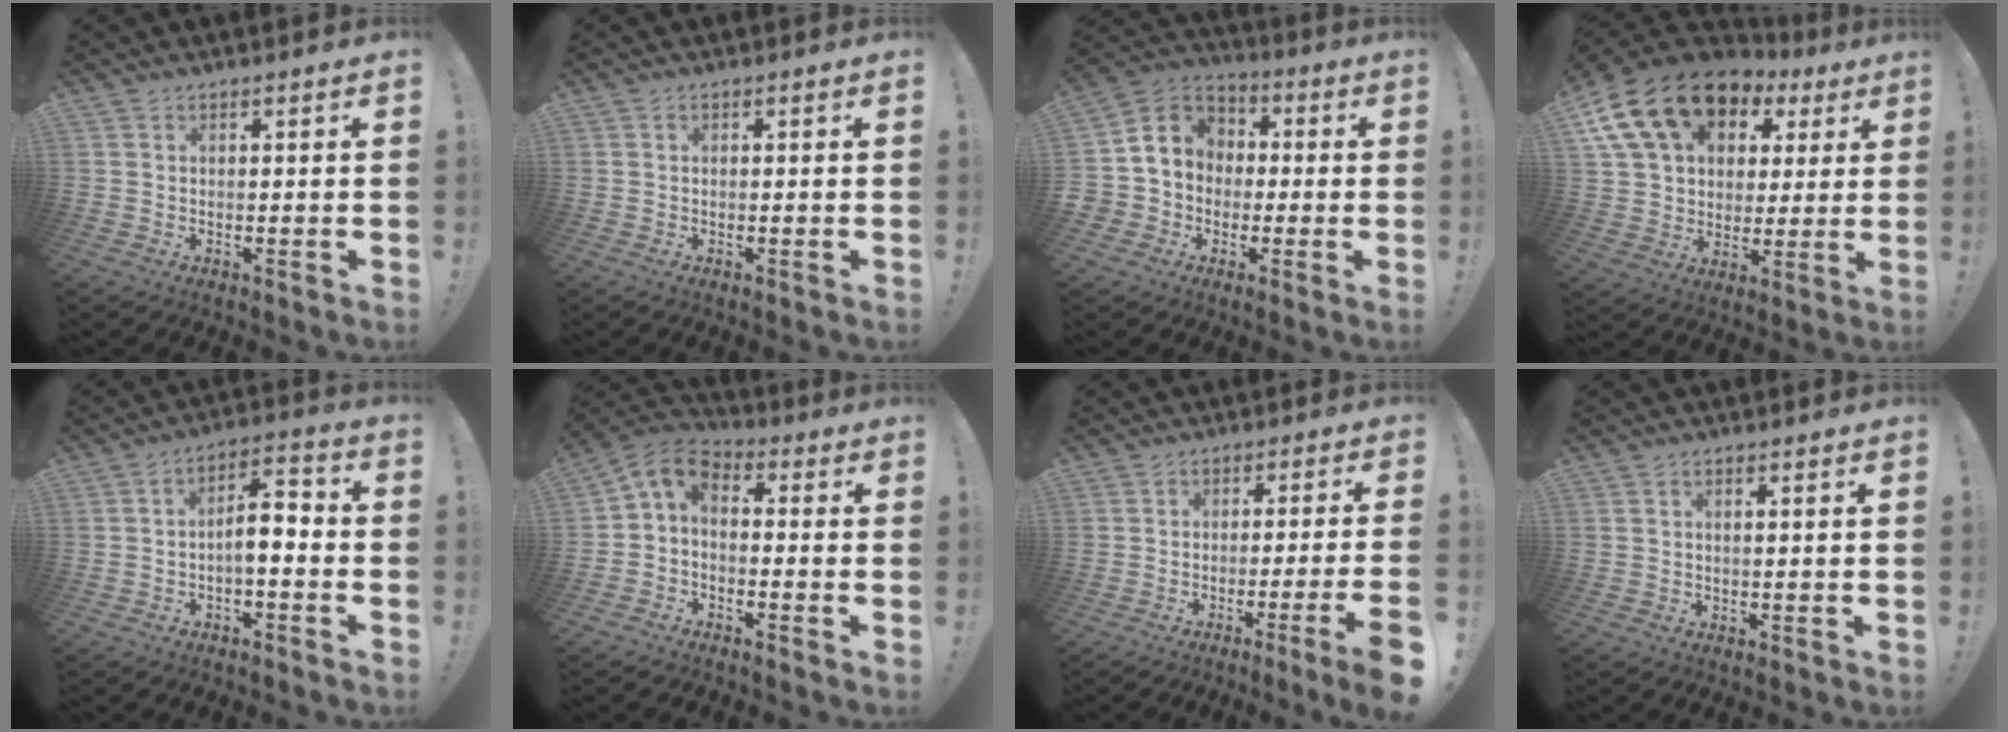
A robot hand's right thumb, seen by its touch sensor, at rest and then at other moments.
{"total": 0.0}
{"total": 9.1, "force": [-0.6, 8.6, 2.9], "torque": [-0.052, 0.017, -0.002]}
{"total": 20.4, "force": [9.9, 13.8, 11.2], "torque": [-0.187, -0.038, 0.193]}
{"total": 7.5, "force": [-1.9, 3.2, 6.5], "torque": [-0.093, 0.006, -0.033]}
{"total": 5.8, "force": [-0.3, 3.9, 4.3], "torque": [-0.088, 0.008, 0.001]}
{"total": 7.1, "force": [-3.5, -0.9, 6.2], "torque": [-0.102, 0.004, -0.056]}
{"total": 0.6, "force": [0.1, -0.4, 0.5], "torque": [-0.002, -0.005, 0.000]}